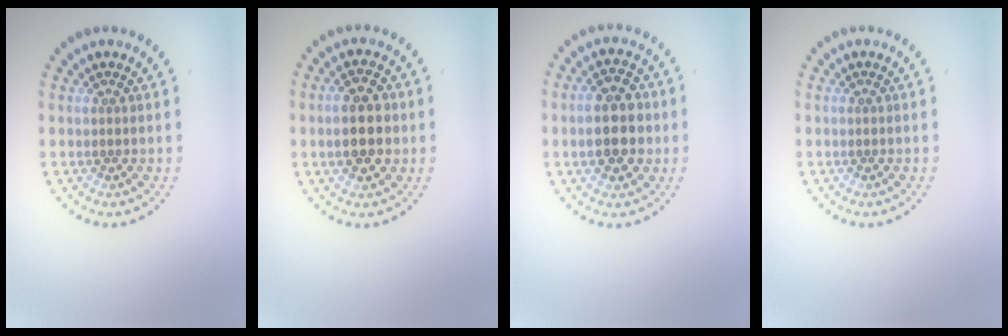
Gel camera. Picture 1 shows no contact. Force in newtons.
{"total": 4.5, "press": 4.5, "slide": 0.3}
{"total": 5.5, "press": 5.5, "slide": 0.5}
{"total": 0.0}